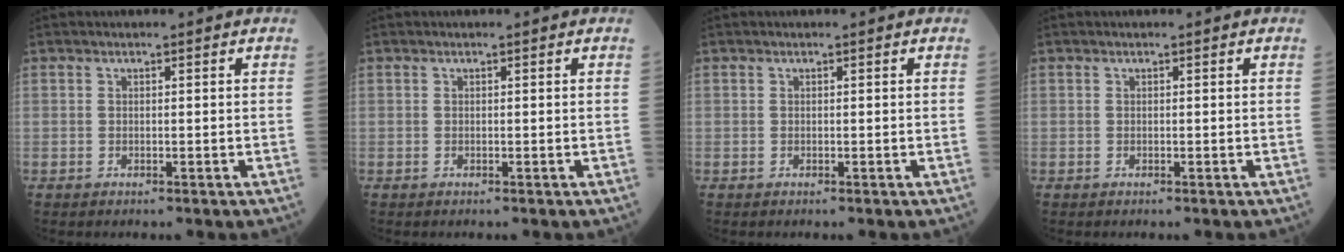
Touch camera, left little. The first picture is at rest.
{"total": 0.0}
{"total": 0.0}
{"total": 0.0}